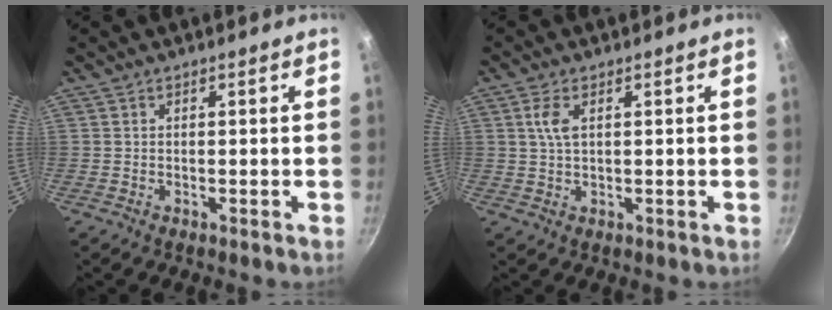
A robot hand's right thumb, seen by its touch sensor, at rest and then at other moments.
{"total": 3.6, "force": [1.1, 1.7, 2.9], "torque": [-0.059, 0.001, 0.021]}